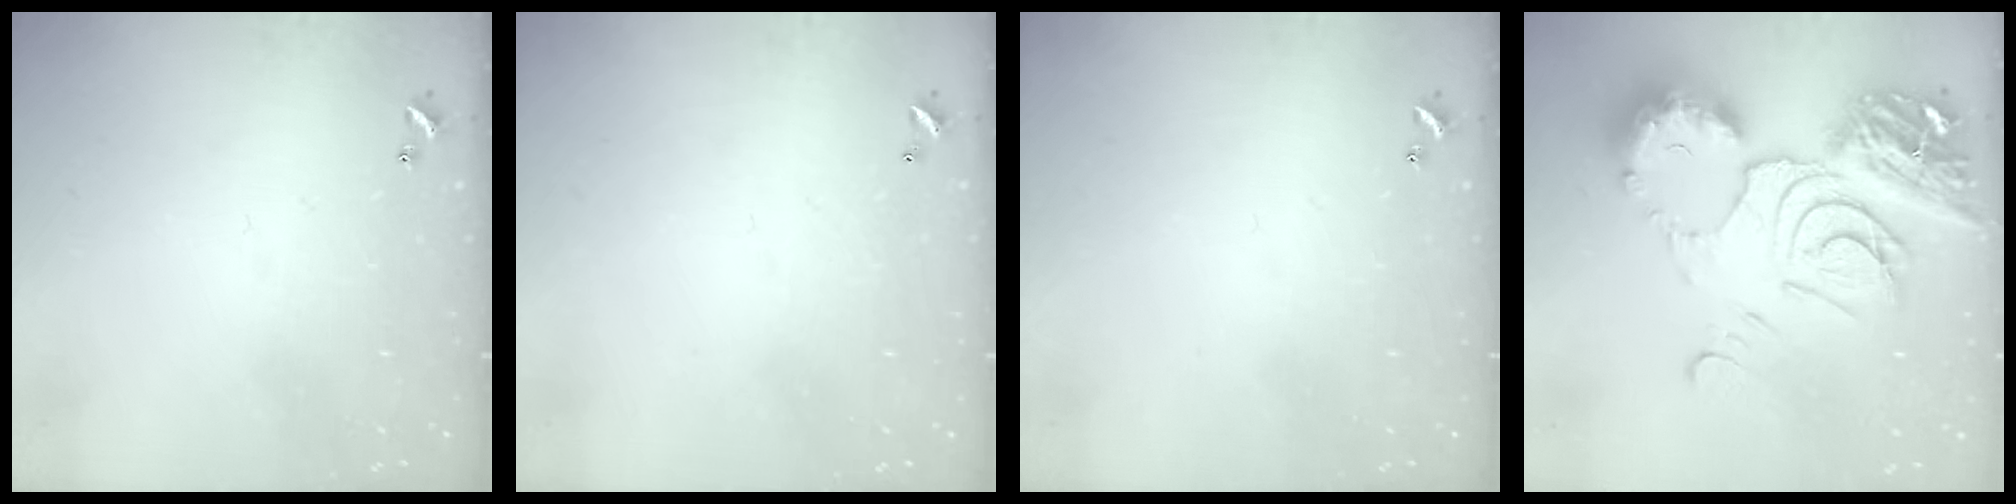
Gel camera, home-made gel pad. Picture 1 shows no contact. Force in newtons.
{"total": 2.8, "press": 2.8, "slide": 0.1}
{"total": 0.0}
{"total": 19.5, "press": 19.4, "slide": 2.4}